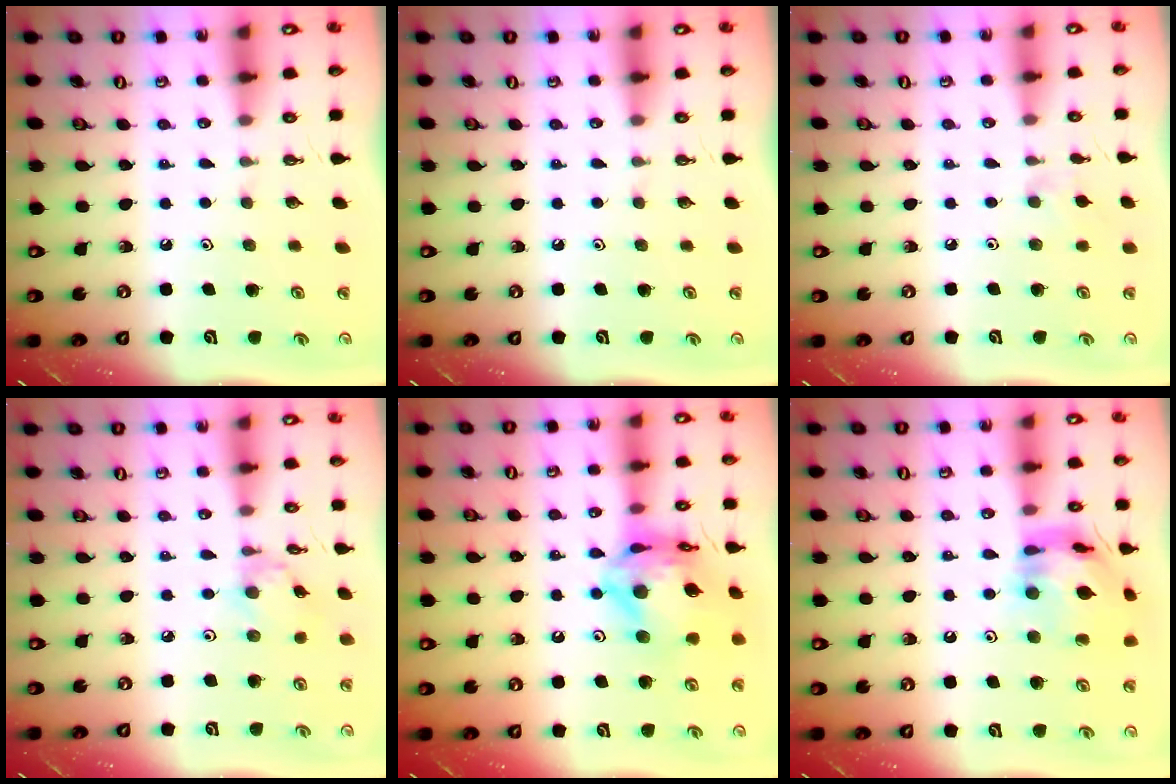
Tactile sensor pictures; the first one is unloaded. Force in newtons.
{"total": 0.0}
{"total": 4.2, "press": 4.1, "slide": 0.7}
{"total": 2.4, "press": 2.4, "slide": 0.2}
{"total": 16.6, "press": 16.6, "slide": 1.6}
{"total": 16.0, "press": 15.9, "slide": 1.4}